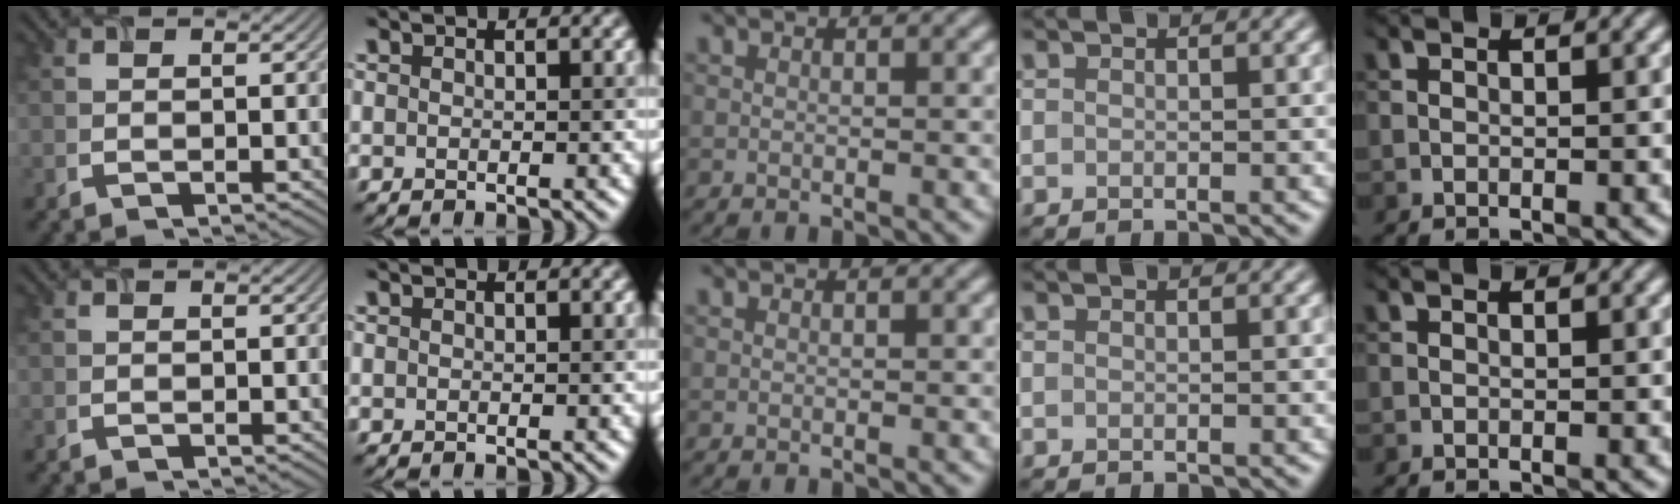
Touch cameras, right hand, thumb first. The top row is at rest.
{}